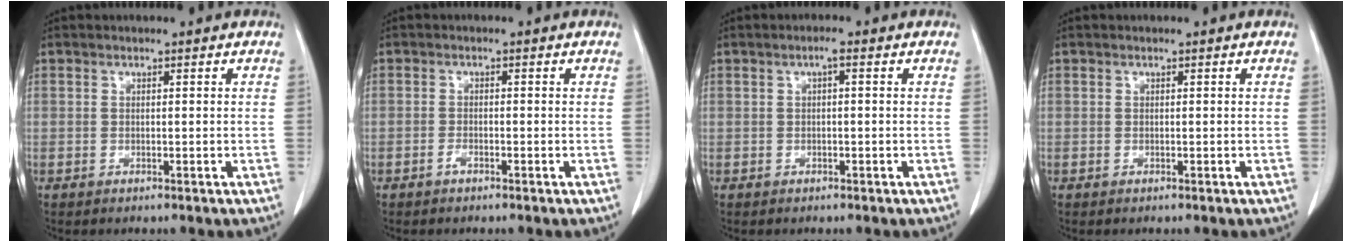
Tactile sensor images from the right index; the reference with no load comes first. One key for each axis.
{"total": 0.9, "fx": -0.7, "fy": 0.3, "fz": 0.5, "tx": -0.011, "ty": 0.001, "tz": -0.012}
{"total": 1.2, "fx": 0.3, "fy": 0.2, "fz": 1.1, "tx": -0.019, "ty": 0.004, "tz": 0.004}
{"total": 0.0}